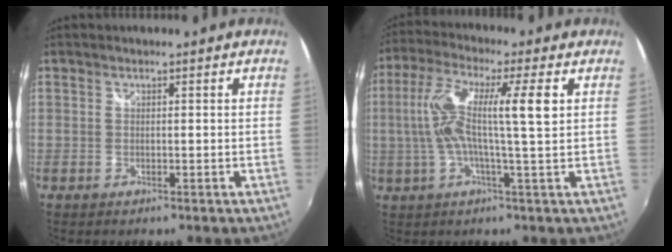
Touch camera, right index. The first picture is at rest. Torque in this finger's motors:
{"motor_torque": [0.39, 0.18, 0.55, 0.21]}